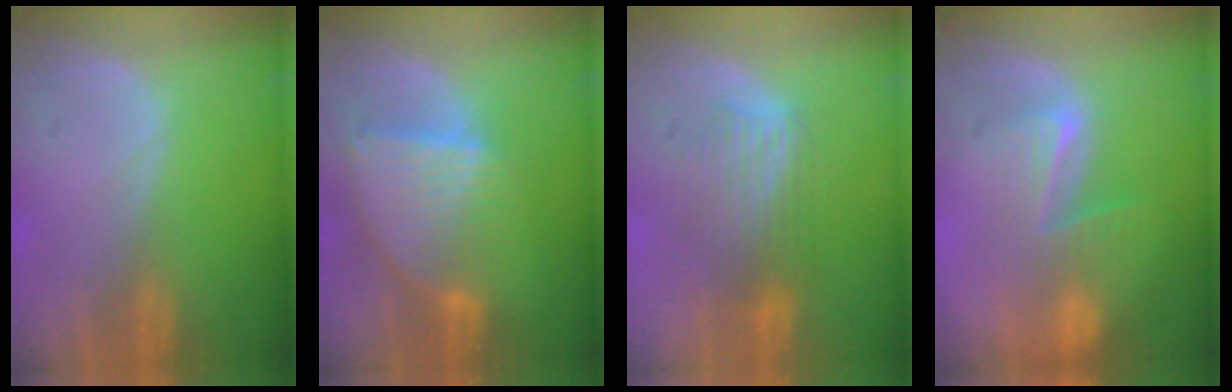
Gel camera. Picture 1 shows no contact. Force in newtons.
{"total": 8.4, "press": 7.5, "slide": 3.8}
{"total": 6.0, "press": 6.0, "slide": 0.7}
{"total": 8.0, "press": 7.1, "slide": 3.7}